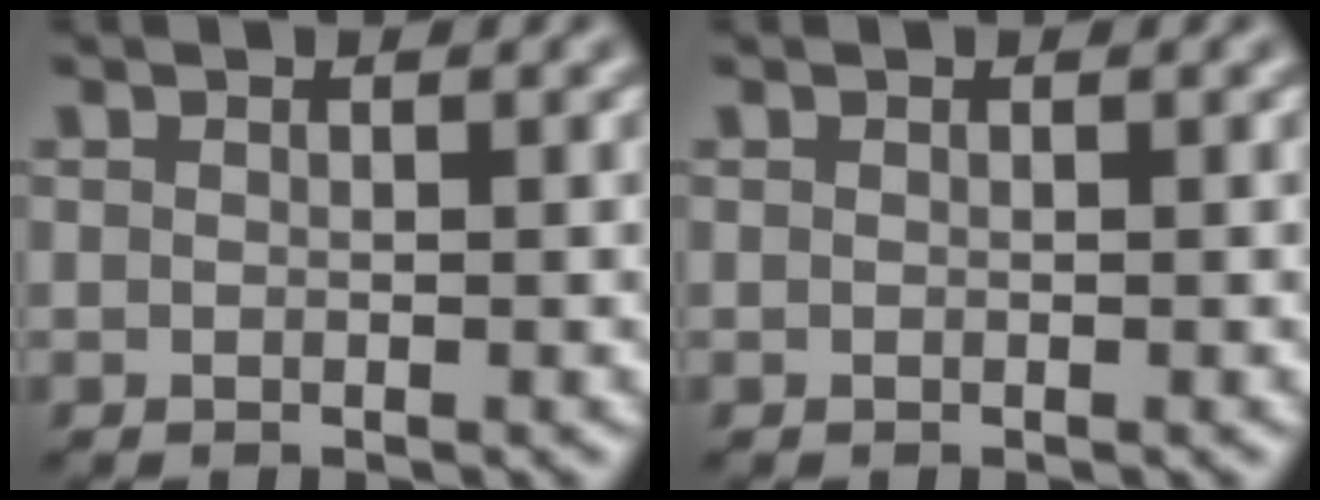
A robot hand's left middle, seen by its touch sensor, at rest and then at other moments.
{"total": 0.0}